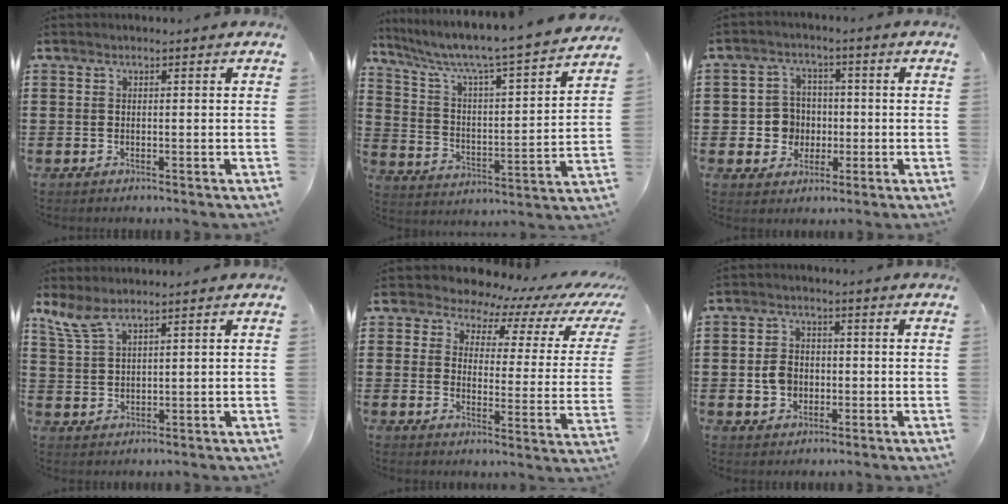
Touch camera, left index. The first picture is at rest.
{"total": 5.3, "force": [4.6, -0.3, 2.6], "torque": [-0.074, -0.052, 0.067]}
{"total": 5.6, "force": [-0.6, 5.3, 1.7], "torque": [-0.049, 0.016, -0.008]}
{"total": 4.5, "force": [3.3, 1.0, 2.8], "torque": [-0.064, -0.004, 0.062]}
{"total": 5.6, "force": [5.0, 2.2, 1.3], "torque": [-0.046, -0.041, 0.080]}
{"total": 3.8, "force": [-0.6, 3.1, 2.1], "torque": [-0.054, 0.003, -0.016]}